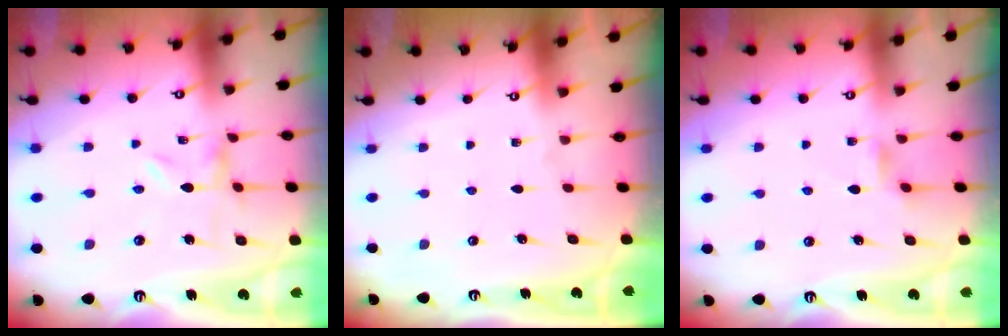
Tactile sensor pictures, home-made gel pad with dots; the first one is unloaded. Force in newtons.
{"total": 0.0}
{"total": 1.8, "press": 1.8, "slide": 0.3}